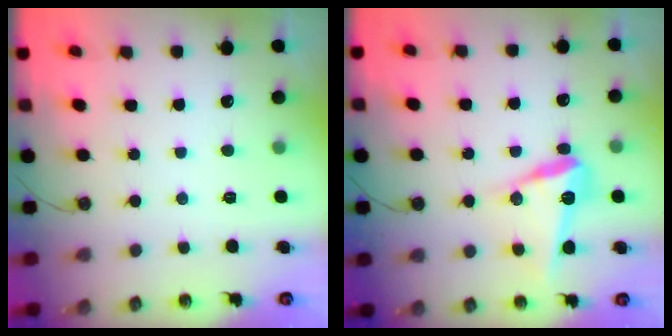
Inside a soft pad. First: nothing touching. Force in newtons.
{"total": 14.5, "press": 14.4, "slide": 1.2}